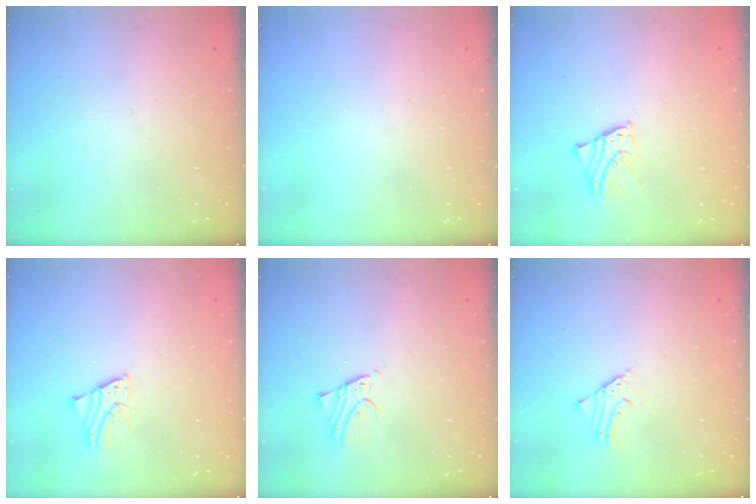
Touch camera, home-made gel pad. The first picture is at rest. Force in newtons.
{"total": 0.0}
{"total": 2.2, "press": 2.2, "slide": 0.1}
{"total": 2.3, "press": 2.3, "slide": 0.2}
{"total": 1.9, "press": 1.9, "slide": 0.1}
{"total": 2.6, "press": 2.6, "slide": 0.2}